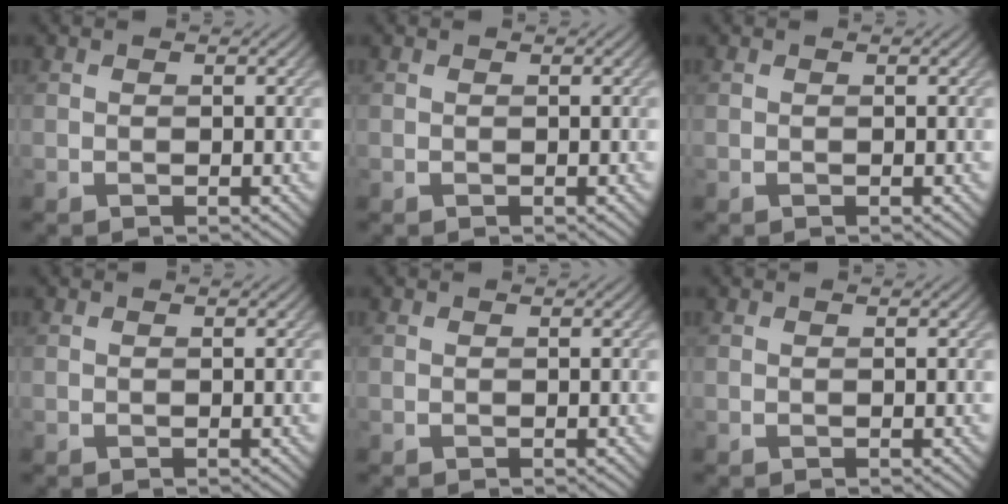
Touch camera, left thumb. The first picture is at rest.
{"total": 0.0}
{"total": 0.0}
{"total": 0.0}
{"total": 0.0}
{"total": 0.0}